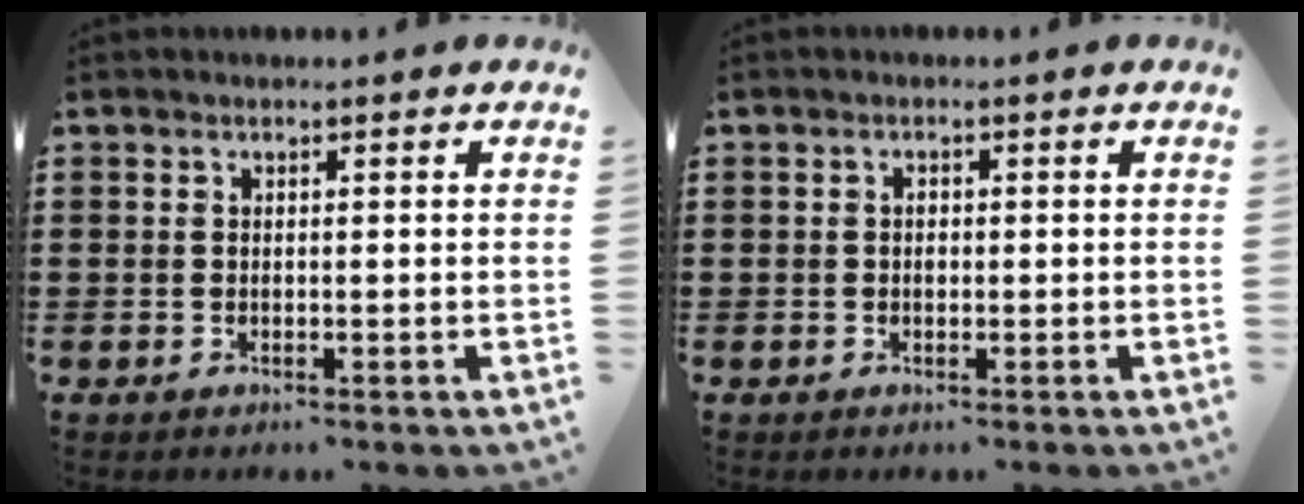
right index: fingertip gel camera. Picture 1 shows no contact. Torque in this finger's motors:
{"motor_torque": [0.34, -0.16, 0.02, 0.02]}